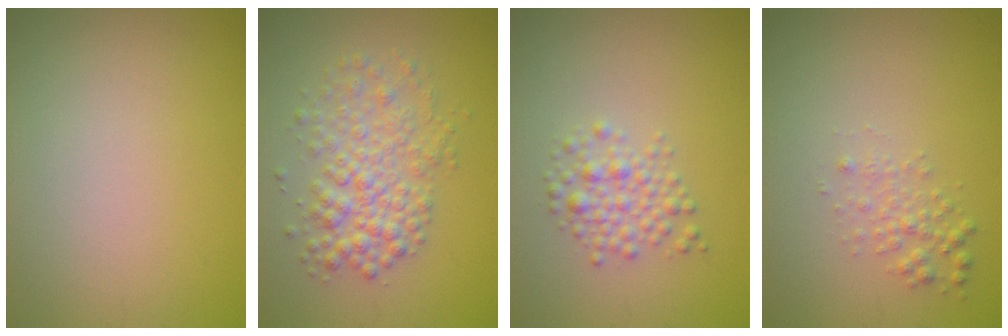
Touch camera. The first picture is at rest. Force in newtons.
{"total": 4.4, "press": 4.4, "slide": 0.1}
{"total": 2.6, "press": 2.6, "slide": 0.1}
{"total": 1.7, "press": 1.7, "slide": 0.0}